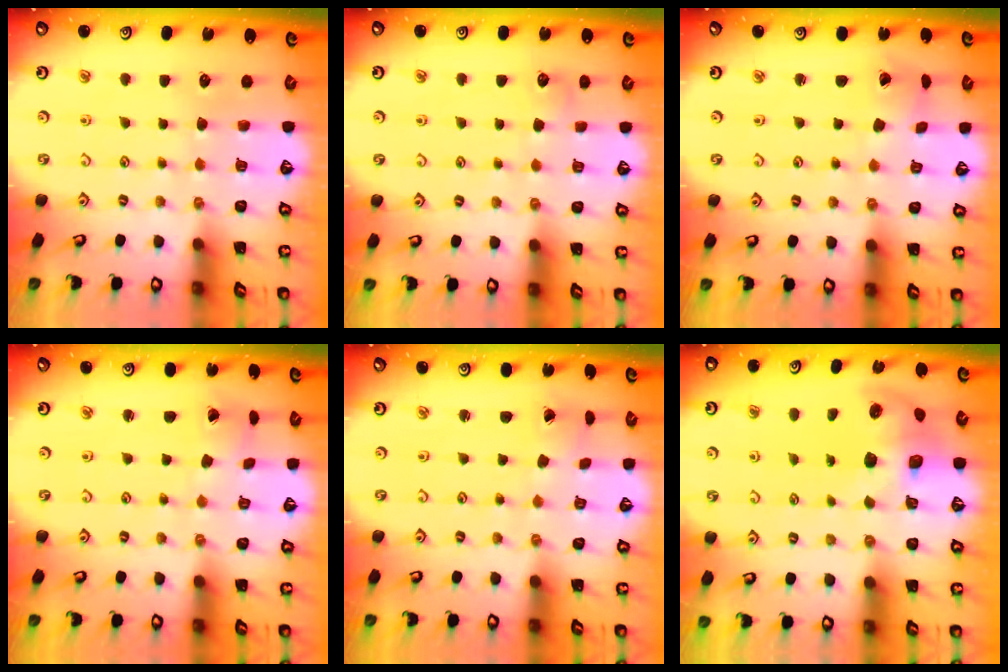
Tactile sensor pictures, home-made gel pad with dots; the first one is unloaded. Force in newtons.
{"total": 3.2, "press": 3.2, "slide": 0.4}
{"total": 1.4, "press": 1.4, "slide": 0.2}
{"total": 1.6, "press": 1.6, "slide": 0.1}
{"total": 1.4, "press": 1.4, "slide": 0.3}
{"total": 10.0, "press": 9.8, "slide": 1.6}